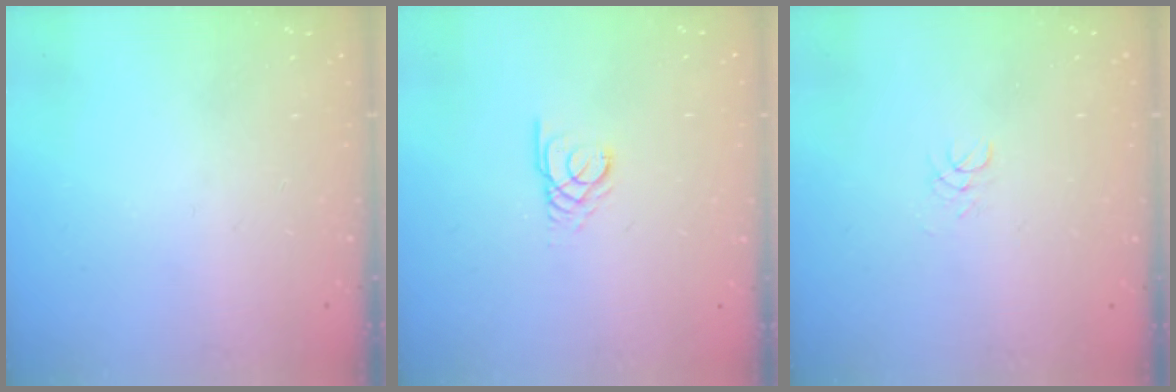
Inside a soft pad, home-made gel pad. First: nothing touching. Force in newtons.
{"total": 2.5, "press": 2.5, "slide": 0.2}
{"total": 1.7, "press": 1.7, "slide": 0.2}